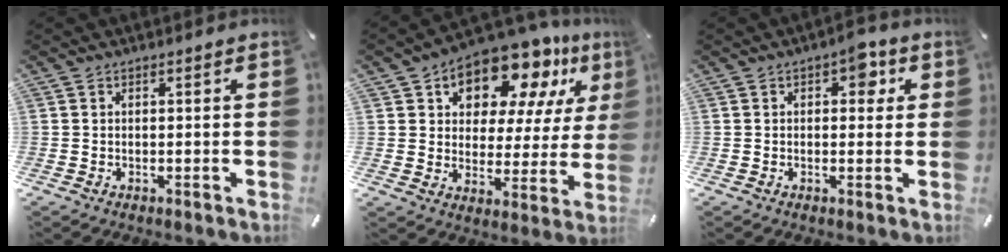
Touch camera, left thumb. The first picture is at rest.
{"total": 14.6, "force": [10.9, 7.3, 6.3], "torque": [-0.114, -0.079, 0.190]}
{"total": 5.3, "force": [1.7, 3.2, 4.0], "torque": [-0.036, -0.007, 0.018]}